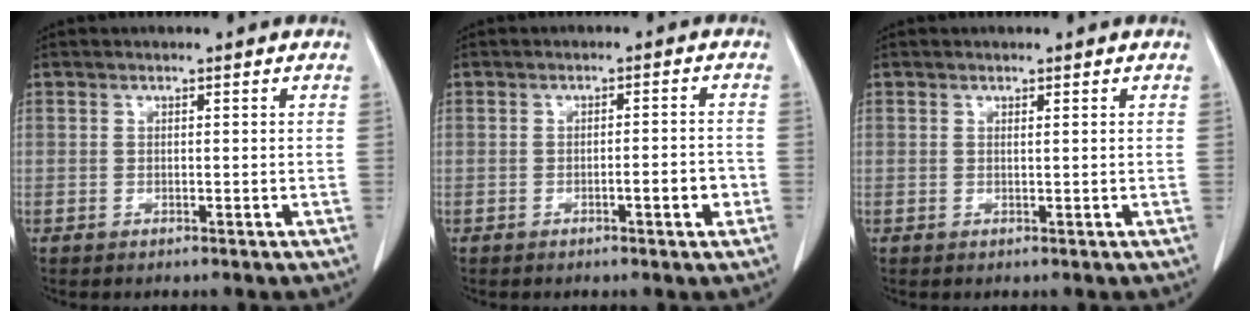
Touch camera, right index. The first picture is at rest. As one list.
[{"total": 3.6, "force": [-1.6, 0.5, 3.2], "torque": [-0.043, 0.002, -0.023]}, {"total": 0.0}]